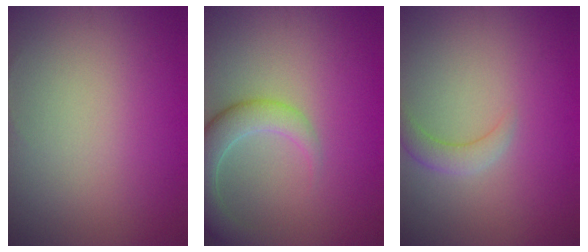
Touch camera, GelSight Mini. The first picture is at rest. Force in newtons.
{"total": 4.5, "press": 4.5, "slide": 0.5}
{"total": 1.9, "press": 1.9, "slide": 0.2}